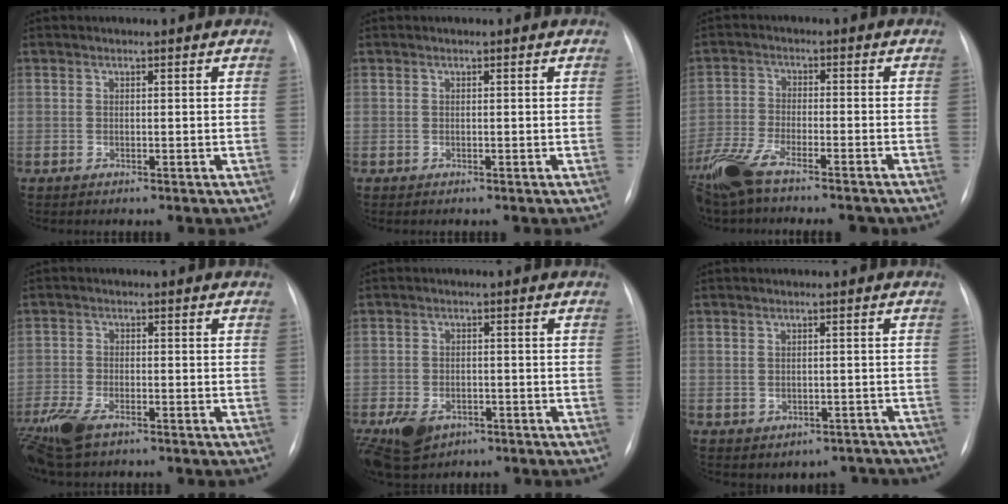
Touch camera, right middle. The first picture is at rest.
{"total": 0.0}
{"total": 12.7, "force": [-10.1, 2.7, 7.2], "torque": [-0.144, -0.016, -0.169]}
{"total": 8.3, "force": [-5.6, 3.0, 5.2], "torque": [-0.112, -0.018, -0.103]}
{"total": 8.0, "force": [-4.5, 5.4, 3.9], "torque": [-0.083, -0.003, -0.064]}
{"total": 4.4, "force": [-3.2, 3.0, 0.7], "torque": [0.001, 0.024, -0.032]}